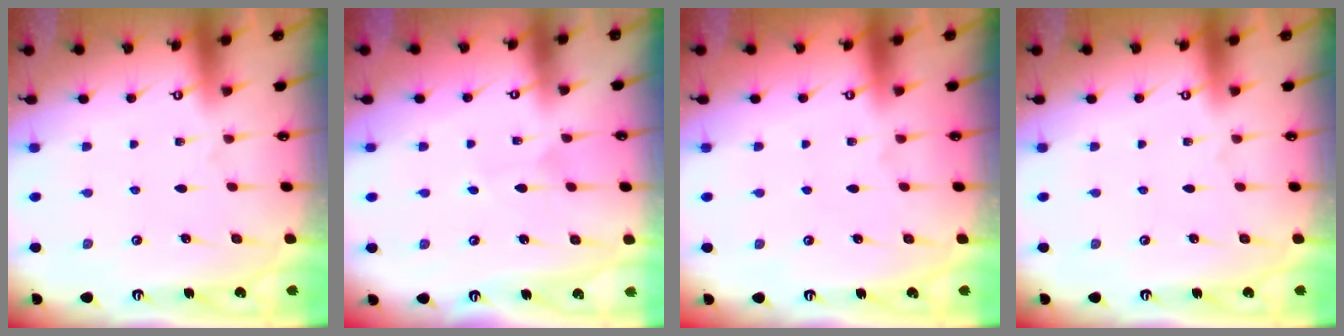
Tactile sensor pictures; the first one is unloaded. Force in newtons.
{"total": 2.9, "press": 2.9, "slide": 0.4}
{"total": 0.0}
{"total": 0.0}